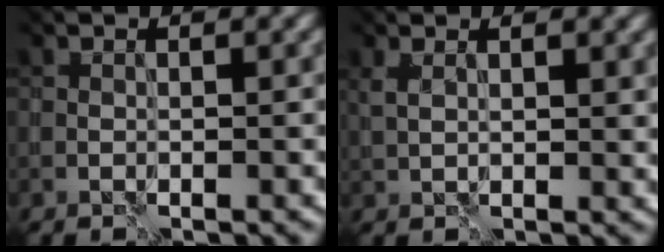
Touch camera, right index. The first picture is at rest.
{"total": 2.3, "force": [1.5, 0.8, 1.6], "torque": [-0.026, 0.003, 0.028]}